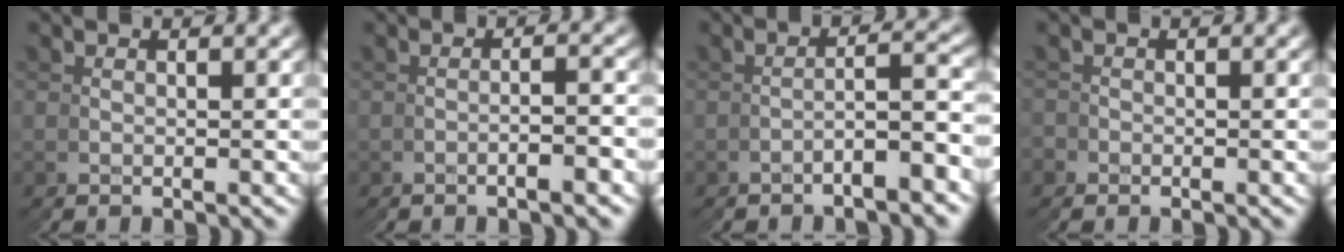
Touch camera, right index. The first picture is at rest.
{"total": 1.8, "force": [-1.0, -0.8, 1.2], "torque": [-0.022, 0.006, -0.022]}
{"total": 3.0, "force": [-2.3, -0.8, 1.8], "torque": [-0.016, 0.013, -0.043]}
{"total": 1.8, "force": [-0.9, 0.0, -1.6], "torque": [0.032, 0.003, -0.021]}